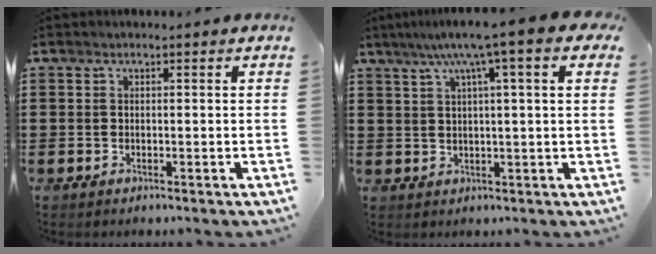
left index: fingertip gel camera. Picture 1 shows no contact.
{"total": 7.9, "force": [3.8, 0.2, 6.9], "torque": [-0.134, -0.002, 0.059]}